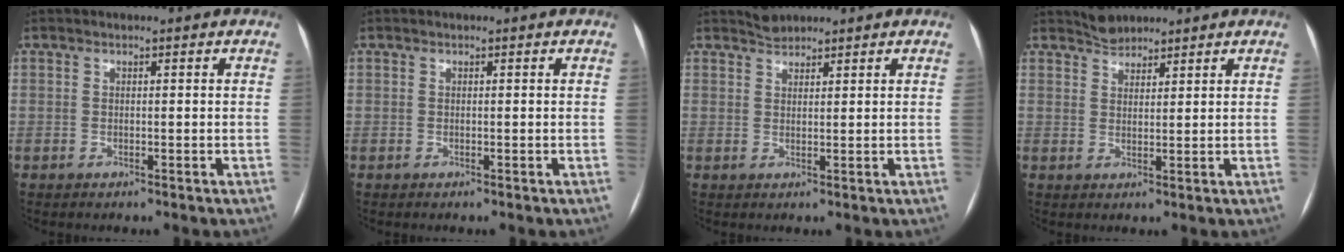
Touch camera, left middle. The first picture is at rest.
{"total": 0.0}
{"total": 1.8, "force": [1.7, 0.4, -0.1], "torque": [-0.002, 0.005, 0.033]}
{"total": 2.6, "force": [2.5, 0.8, -0.1], "torque": [-0.001, 0.007, 0.046]}